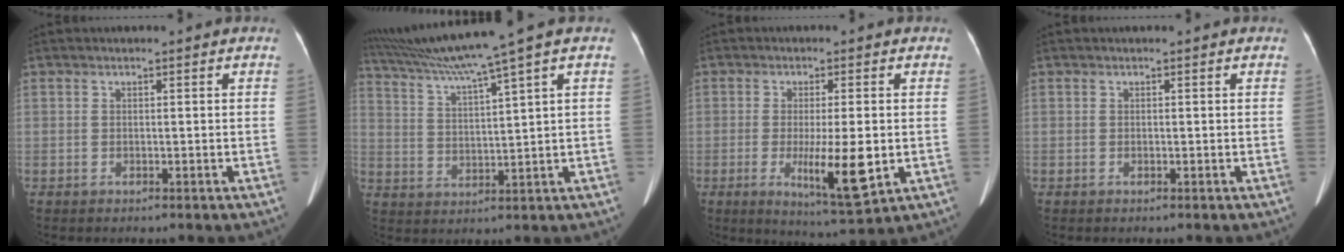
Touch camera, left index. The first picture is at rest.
{"total": 11.4, "force": [8.8, -2.7, 6.8], "torque": [-0.122, 0.008, 0.153]}
{"total": 8.7, "force": [-1.8, 1.2, 8.5], "torque": [-0.140, -0.020, -0.025]}
{"total": 0.0}